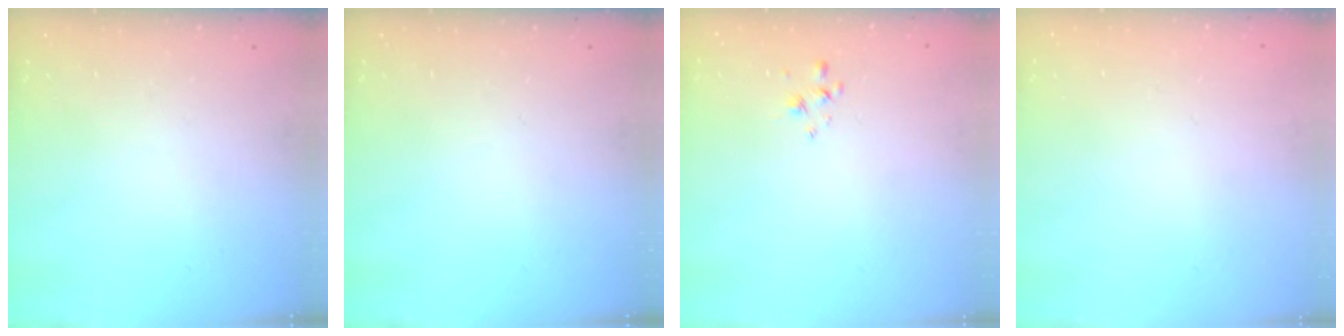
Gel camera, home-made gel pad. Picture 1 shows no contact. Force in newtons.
{"total": 0.0}
{"total": 1.7, "press": 1.6, "slide": 0.5}
{"total": 1.8, "press": 1.7, "slide": 0.1}